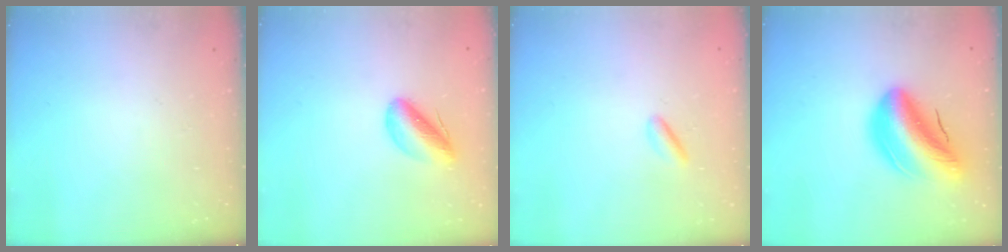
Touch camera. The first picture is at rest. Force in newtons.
{"total": 6.3, "press": 6.3, "slide": 0.8}
{"total": 2.4, "press": 2.4, "slide": 0.5}
{"total": 14.8, "press": 14.2, "slide": 4.0}